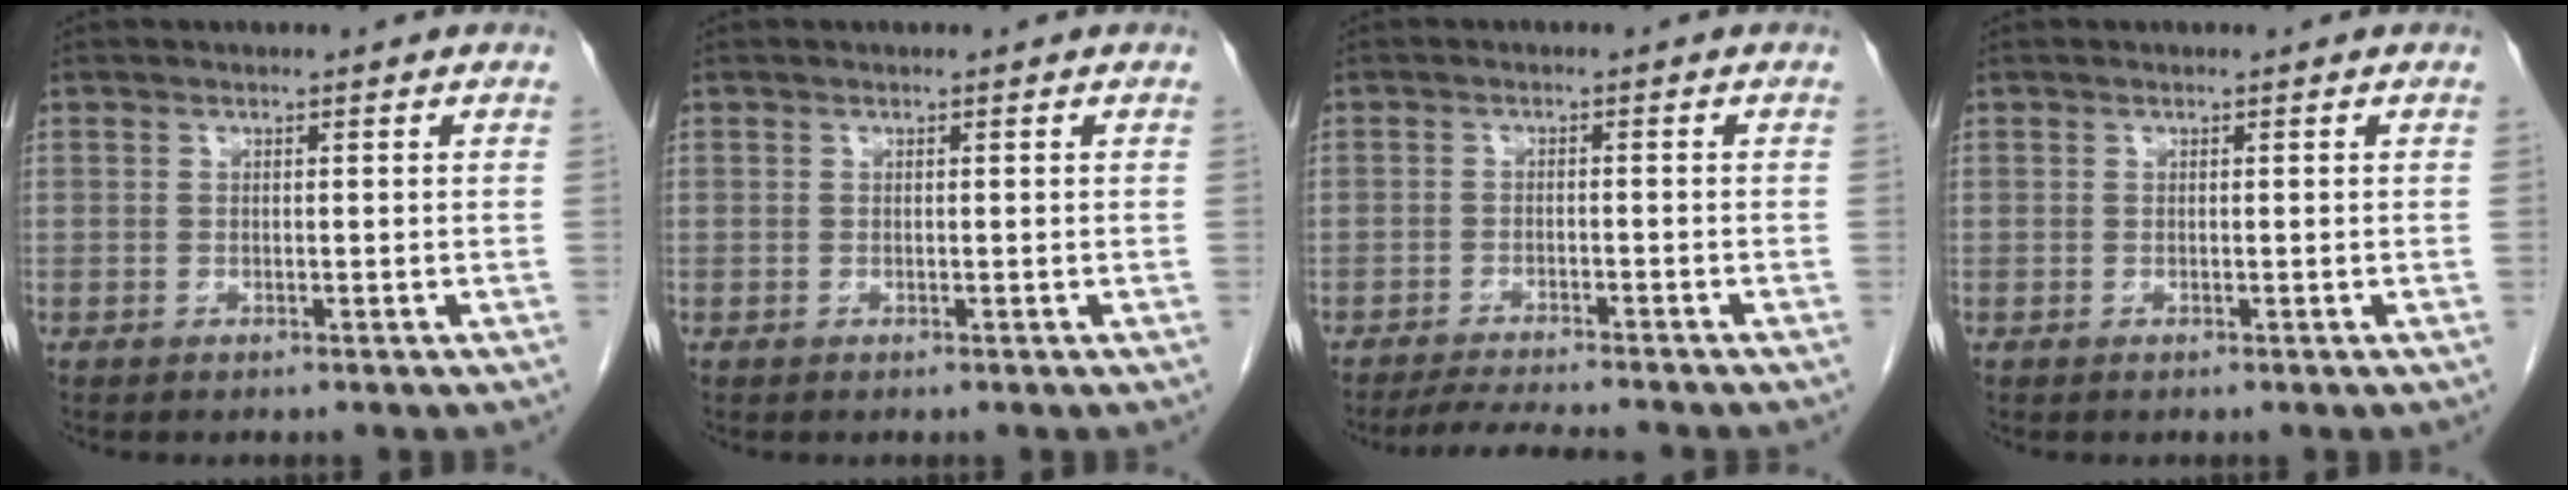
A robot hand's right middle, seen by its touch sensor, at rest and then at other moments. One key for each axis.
{"total": 0.0}
{"total": 7.0, "fx": -6.5, "fy": 0.1, "fz": 2.7, "tx": -0.041, "ty": -0.016, "tz": -0.102}
{"total": 0.0}